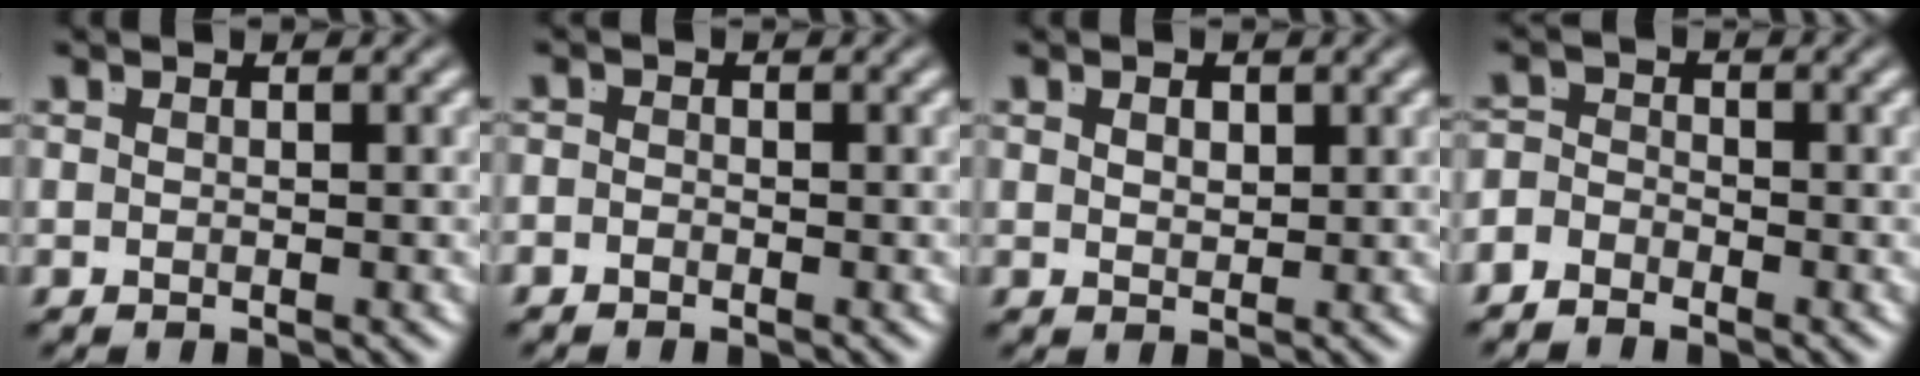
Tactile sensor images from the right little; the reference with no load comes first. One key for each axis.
{"total": 1.0, "fx": -1.0, "fy": 0.1, "fz": -0.1, "tx": 0.002, "ty": -0.011, "tz": -0.016}
{"total": 0.9, "fx": 0.5, "fy": -0.3, "fz": 0.7, "tx": -0.008, "ty": -0.013, "tz": 0.020}
{"total": 2.2, "fx": -1.9, "fy": 1.2, "fz": 0.4, "tx": -0.003, "ty": -0.019, "tz": -0.031}